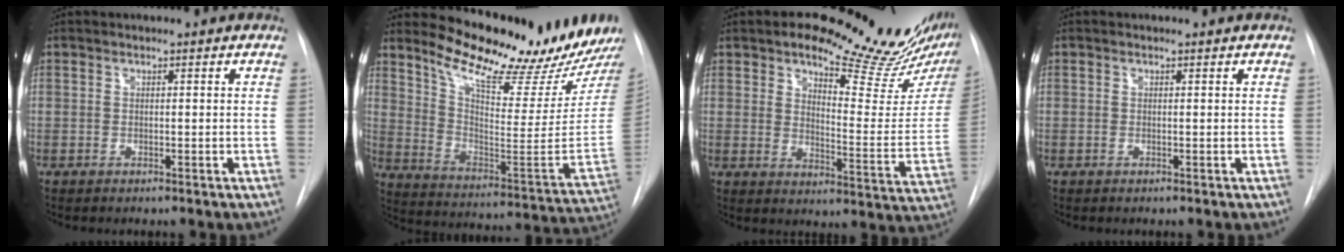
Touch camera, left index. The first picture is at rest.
{"total": 19.3, "force": [16.9, 1.2, 9.3], "torque": [-0.155, -0.078, 0.255]}
{"total": 19.5, "force": [16.2, 3.8, 10.1], "torque": [-0.128, -0.070, 0.198]}
{"total": 0.0}